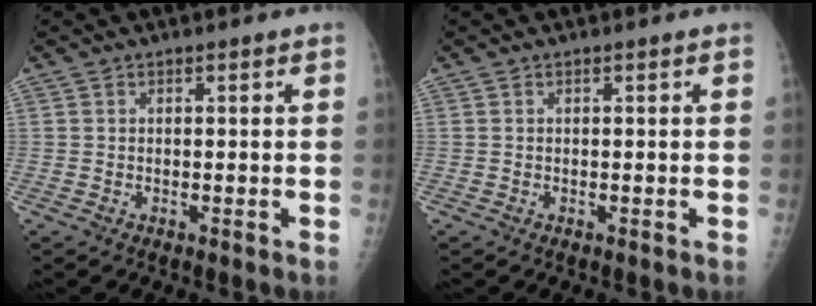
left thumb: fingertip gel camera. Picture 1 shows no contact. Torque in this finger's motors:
{"motor_torque": [0.00, 0.00, -0.09, -0.09, 0.00]}